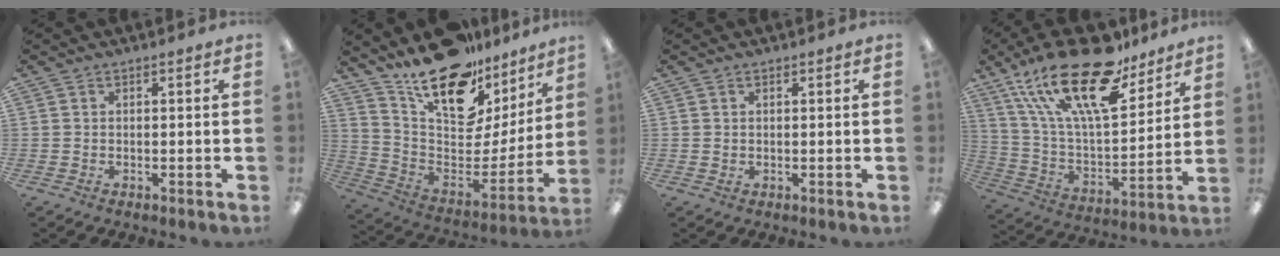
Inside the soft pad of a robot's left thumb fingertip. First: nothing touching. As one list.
[{"total": 20.0, "force": [15.2, 9.0, 9.5], "torque": [-0.152, -0.117, 0.267]}, {"total": 0.6, "force": [0.4, 0.5, 0.1], "torque": [-0.003, 0.002, 0.008]}, {"total": 25.9, "force": [17.3, 9.7, 16.7], "torque": [-0.302, -0.104, 0.295]}]